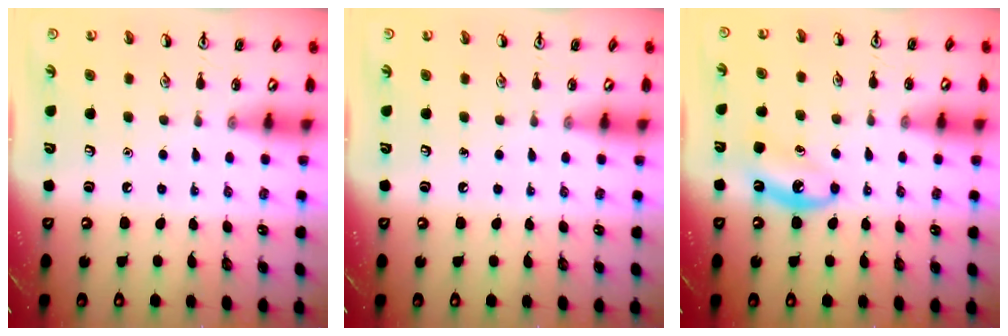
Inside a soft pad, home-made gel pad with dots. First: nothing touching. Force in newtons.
{"total": 0.0}
{"total": 6.8, "press": 6.5, "slide": 2.0}